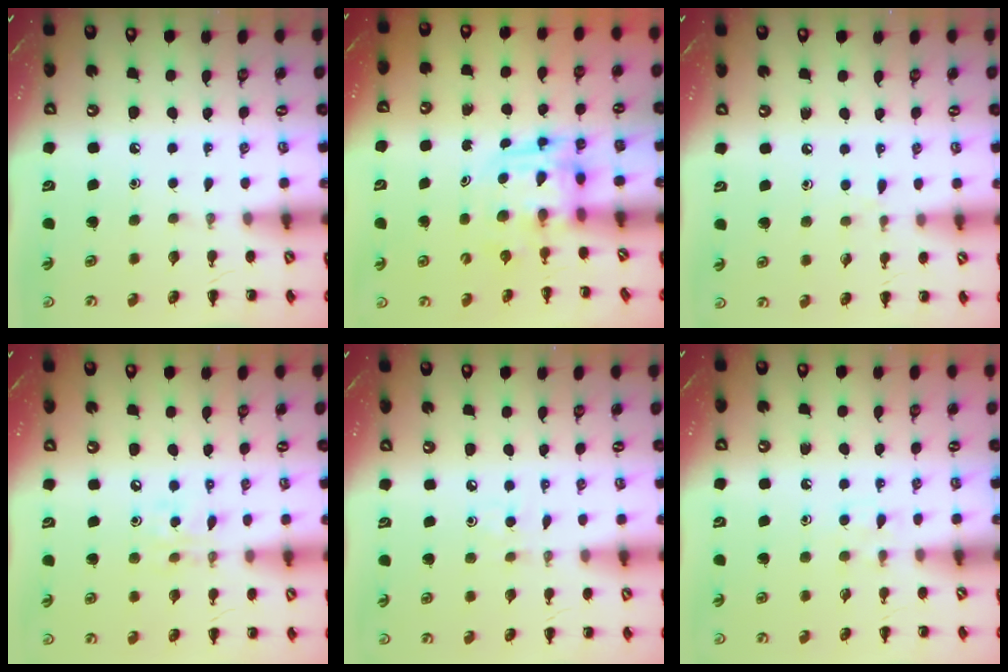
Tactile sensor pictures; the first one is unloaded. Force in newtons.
{"total": 3.8, "press": 3.7, "slide": 0.7}
{"total": 4.0, "press": 3.6, "slide": 1.7}
{"total": 5.5, "press": 5.4, "slide": 1.3}
{"total": 2.5, "press": 2.3, "slide": 0.8}
{"total": 4.4, "press": 4.1, "slide": 1.6}